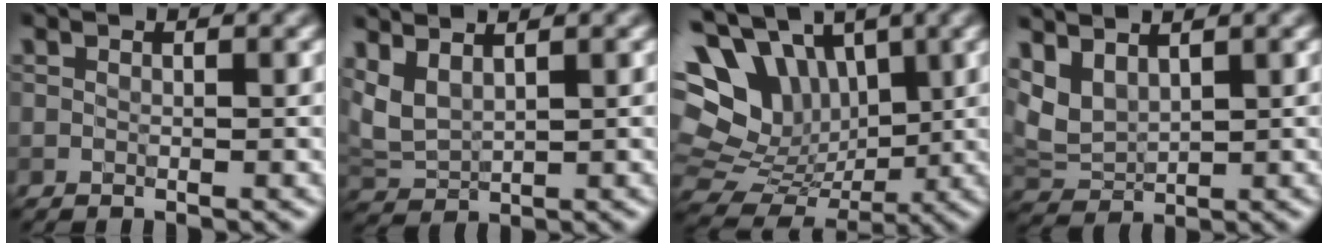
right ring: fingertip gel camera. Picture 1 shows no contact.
{"total": 3.2, "force": [1.9, 1.4, 2.2], "torque": [-0.062, 0.006, 0.044]}
{"total": 14.0, "force": [4.1, 10.9, 7.7], "torque": [-0.167, 0.029, 0.067]}
{"total": 3.5, "force": [2.1, 1.8, 2.1], "torque": [-0.056, 0.001, 0.048]}